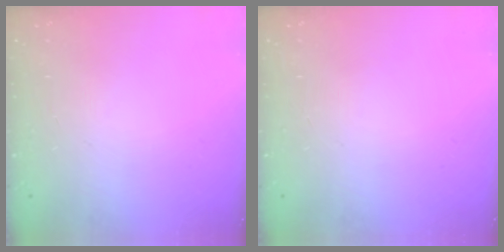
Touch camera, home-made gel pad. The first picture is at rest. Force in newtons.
{"total": 0.0}